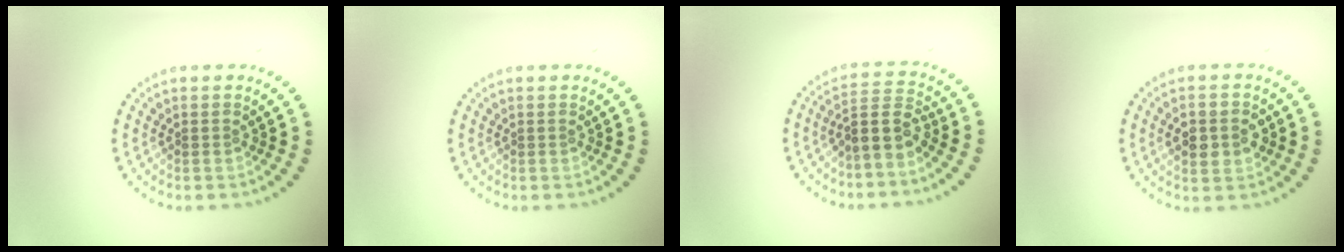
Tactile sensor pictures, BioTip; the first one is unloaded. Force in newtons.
{"total": 0.0}
{"total": 3.3, "press": 2.6, "slide": 2.0}
{"total": 3.8, "press": 3.8, "slide": 0.1}